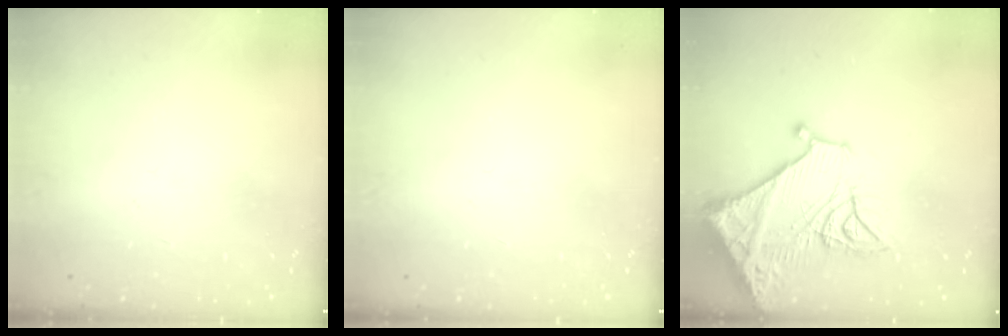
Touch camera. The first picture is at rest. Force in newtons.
{"total": 0.0}
{"total": 22.0, "press": 21.8, "slide": 2.5}